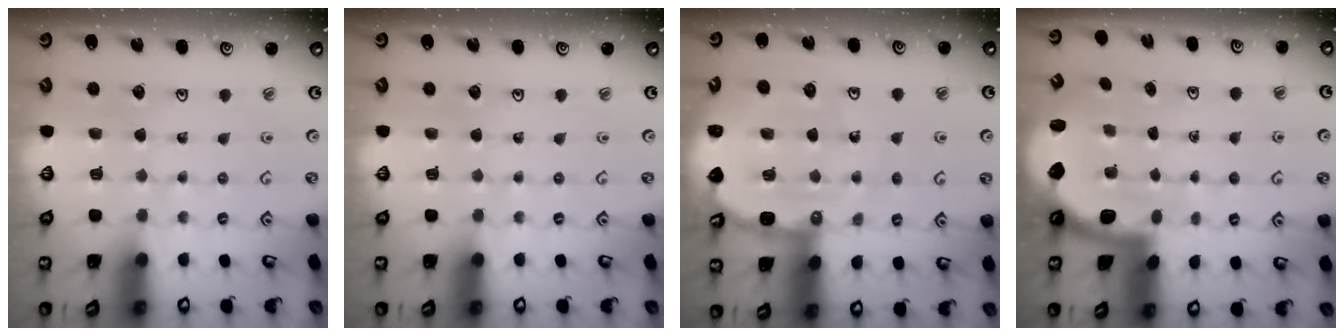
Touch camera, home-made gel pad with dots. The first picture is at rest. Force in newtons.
{"total": 0.0}
{"total": 8.6, "press": 8.5, "slide": 0.8}
{"total": 2.4, "press": 2.4, "slide": 0.3}